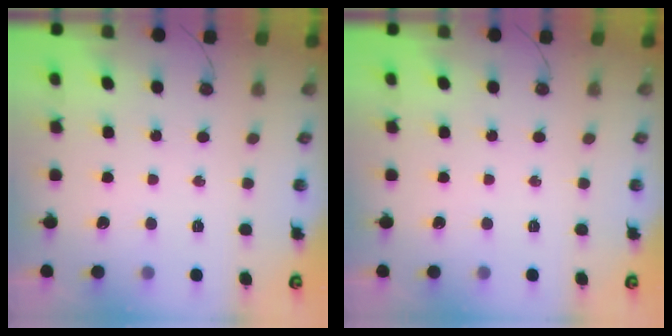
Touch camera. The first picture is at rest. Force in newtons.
{"total": 0.0}